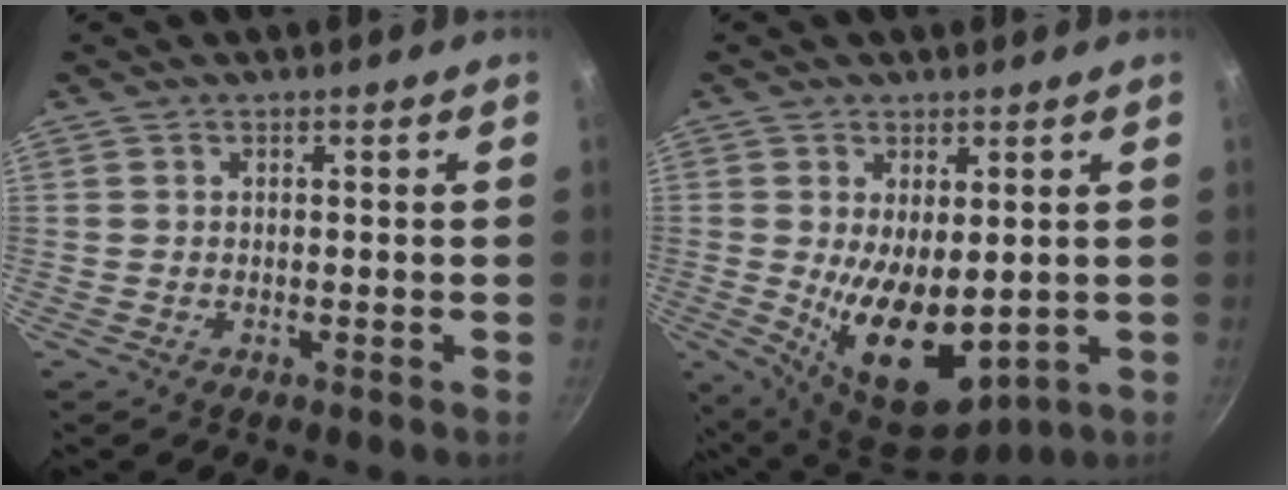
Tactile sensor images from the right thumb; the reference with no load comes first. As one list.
[{"total": 13.5, "force": [-1.1, 6.8, 11.6], "torque": [-0.178, -0.025, 0.012]}]